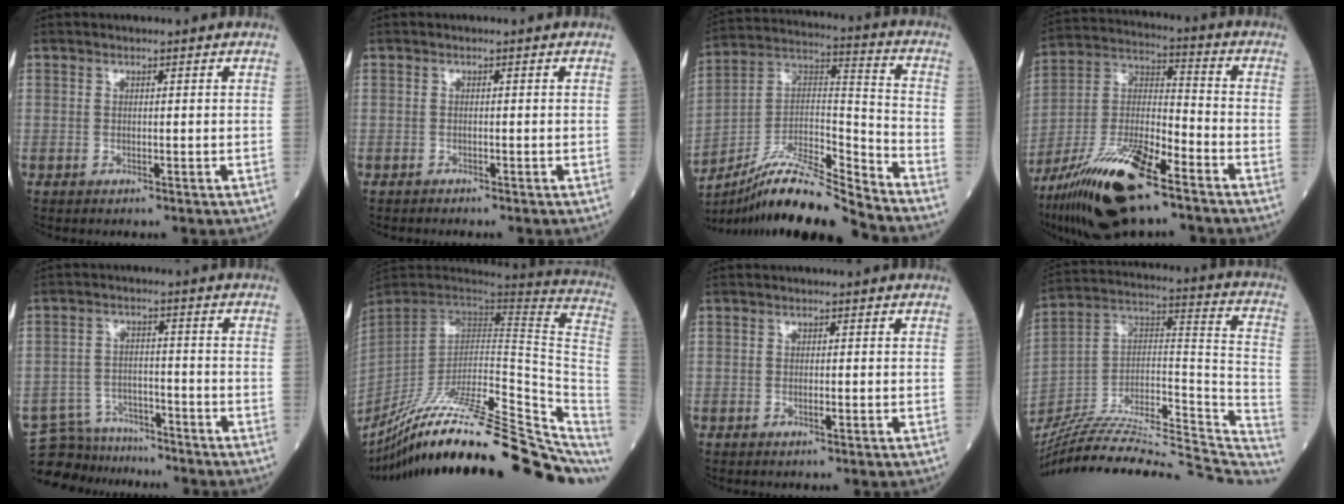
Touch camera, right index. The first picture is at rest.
{"total": 0.7, "force": [-0.7, 0.0, 0.2], "torque": [-0.004, -0.001, -0.013]}
{"total": 16.3, "force": [-14.5, -0.1, 7.3], "torque": [-0.134, 0.029, -0.260]}
{"total": 18.6, "force": [-11.8, 4.2, 13.7], "torque": [-0.296, -0.026, -0.218]}
{"total": 9.1, "force": [-8.5, 3.2, -0.3], "torque": [0.000, 0.022, -0.141]}
{"total": 34.6, "force": [-26.9, 4.6, 21.3], "torque": [-0.248, -0.040, -0.397]}
{"total": 1.0, "force": [-0.4, 0.2, 0.9], "torque": [-0.020, -0.001, -0.006]}
{"total": 34.2, "force": [-30.3, 5.4, 15.0], "torque": [-0.200, -0.010, -0.450]}